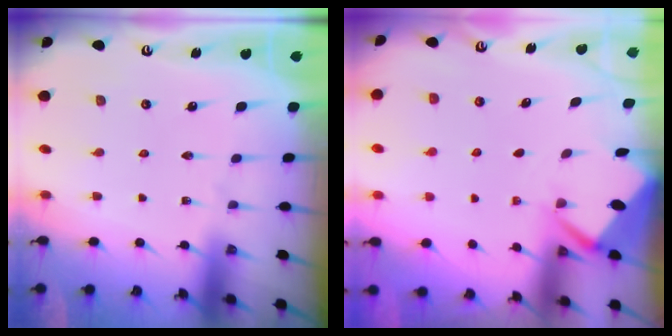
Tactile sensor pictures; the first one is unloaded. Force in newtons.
{"total": 2.5, "press": 2.5, "slide": 0.3}